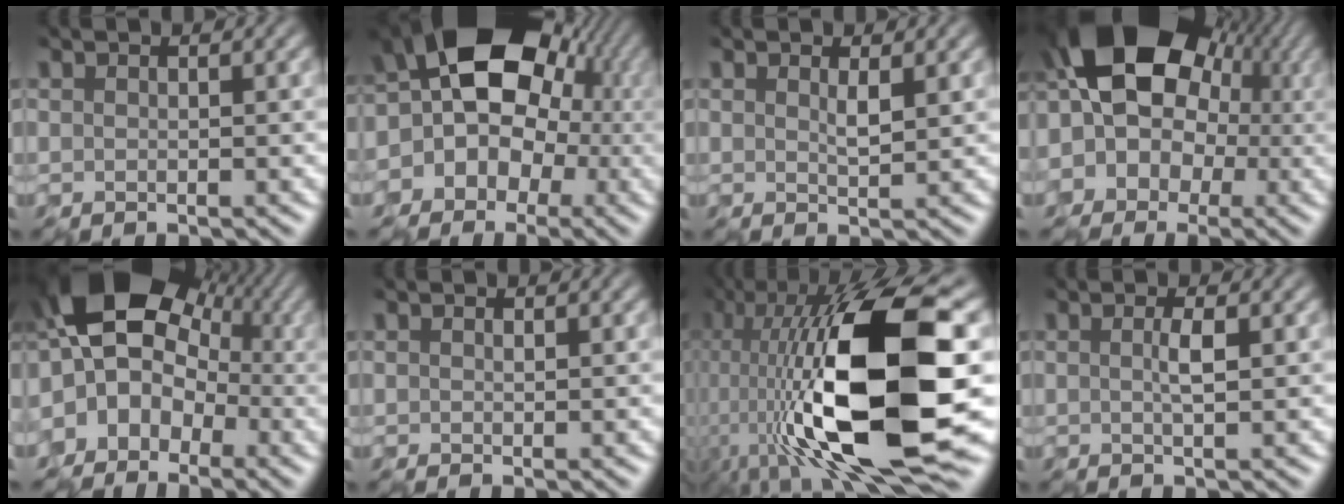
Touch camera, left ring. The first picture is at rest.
{"total": 12.5, "force": [1.0, 10.3, 6.9], "torque": [-0.087, 0.020, -0.034]}
{"total": 1.0, "force": [0.2, 0.1, 0.9], "torque": [-0.017, -0.007, 0.007]}
{"total": 15.3, "force": [2.7, 12.4, 8.5], "torque": [-0.141, 0.039, 0.005]}
{"total": 14.1, "force": [1.8, 10.8, 8.9], "torque": [-0.136, 0.051, -0.013]}
{"total": 0.0}
{"total": 17.5, "force": [-3.1, 5.6, 16.4], "torque": [-0.302, 0.019, -0.066]}
{"total": 1.3, "force": [-0.2, -0.2, 1.3], "torque": [-0.025, -0.001, -0.004]}